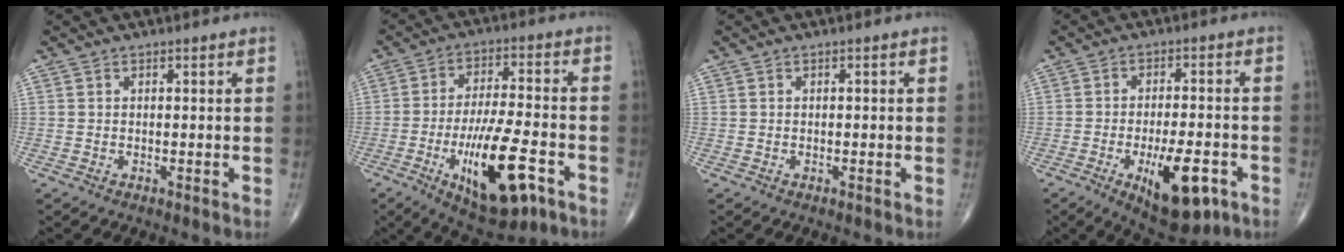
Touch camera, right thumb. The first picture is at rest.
{"total": 16.8, "force": [-6.7, 5.8, 14.3], "torque": [-0.240, 0.022, -0.096]}
{"total": 0.0}
{"total": 13.0, "force": [-5.4, 5.1, 10.6], "torque": [-0.148, 0.012, -0.070]}